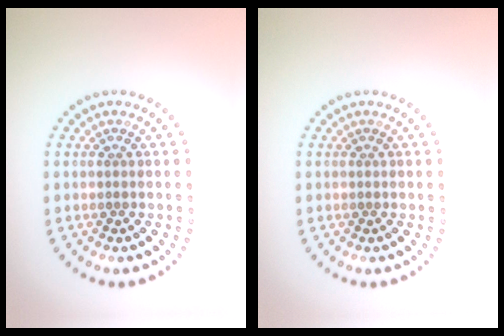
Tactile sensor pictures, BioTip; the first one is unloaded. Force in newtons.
{"total": 0.0}